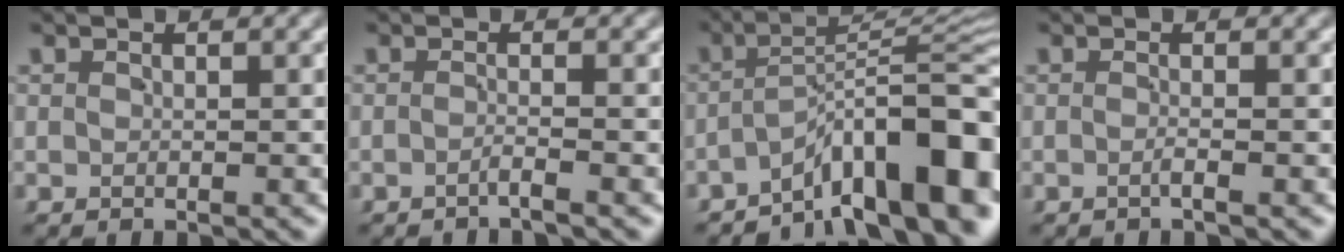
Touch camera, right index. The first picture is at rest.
{"total": 1.3, "force": [-1.2, -0.4, 0.5], "torque": [-0.010, -0.001, -0.025]}
{"total": 10.8, "force": [-5.2, 4.0, 8.6], "torque": [-0.111, -0.005, -0.076]}
{"total": 0.9, "force": [-0.7, -0.1, 0.6], "torque": [-0.015, 0.001, -0.017]}